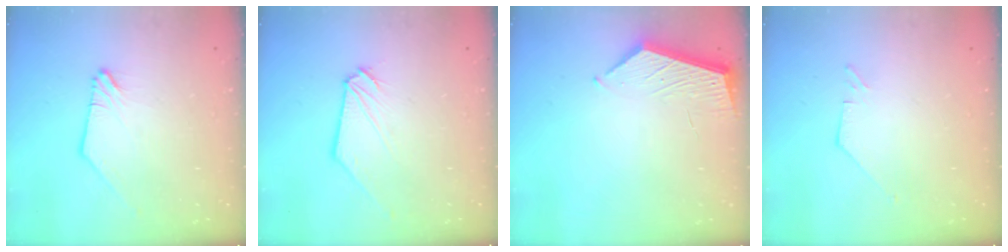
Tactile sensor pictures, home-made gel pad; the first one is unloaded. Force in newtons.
{"total": 0.7, "press": 0.7, "slide": 0.0}
{"total": 5.0, "press": 5.0, "slide": 0.2}
{"total": 1.2, "press": 1.1, "slide": 0.1}